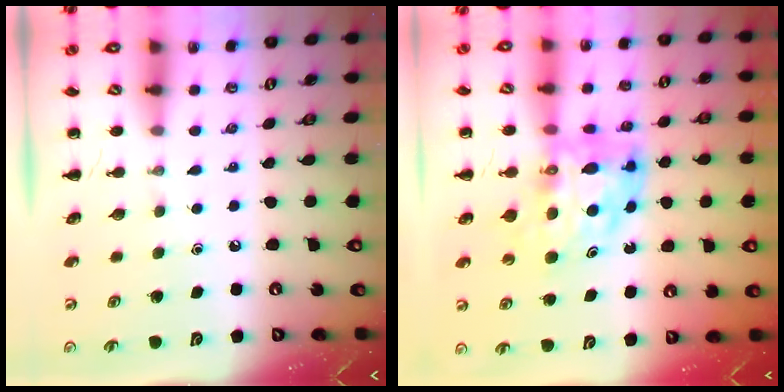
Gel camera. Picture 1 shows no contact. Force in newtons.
{"total": 10.9, "press": 10.4, "slide": 3.4}